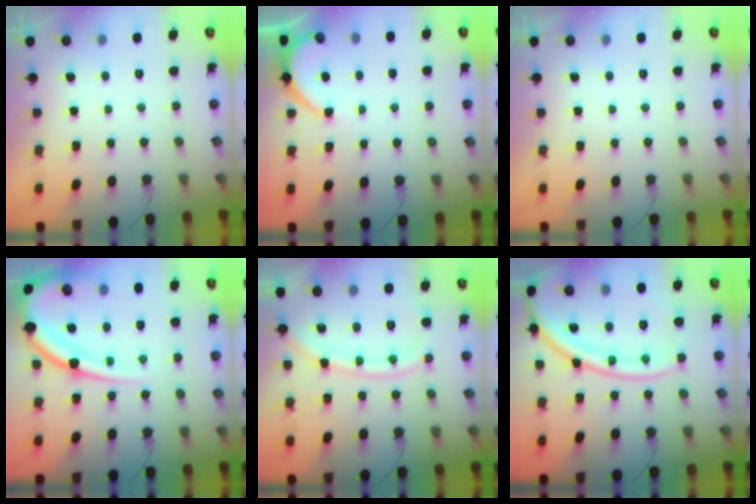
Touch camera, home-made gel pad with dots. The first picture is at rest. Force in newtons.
{"total": 4.1, "press": 4.0, "slide": 0.6}
{"total": 0.0}
{"total": 19.2, "press": 19.2, "slide": 1.8}
{"total": 12.7, "press": 12.6, "slide": 1.7}
{"total": 18.7, "press": 18.5, "slide": 2.6}